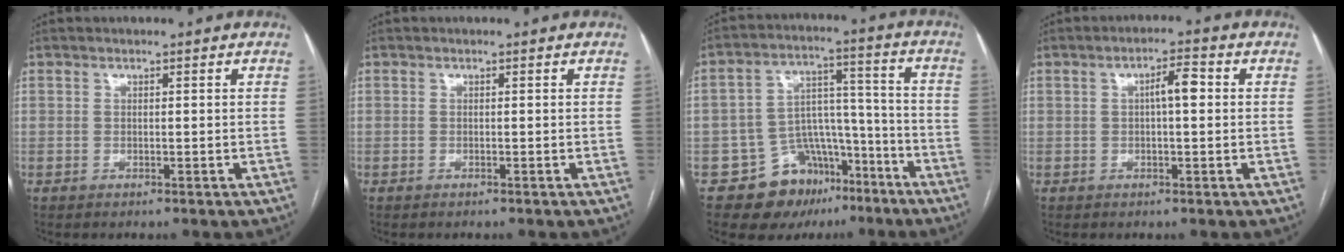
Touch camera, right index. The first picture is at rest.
{"total": 0.0}
{"total": 12.0, "force": [-7.7, 8.2, 4.1], "torque": [-0.049, 0.062, -0.112]}
{"total": 3.8, "force": [0.5, 0.8, 3.7], "torque": [-0.059, 0.012, 0.004]}